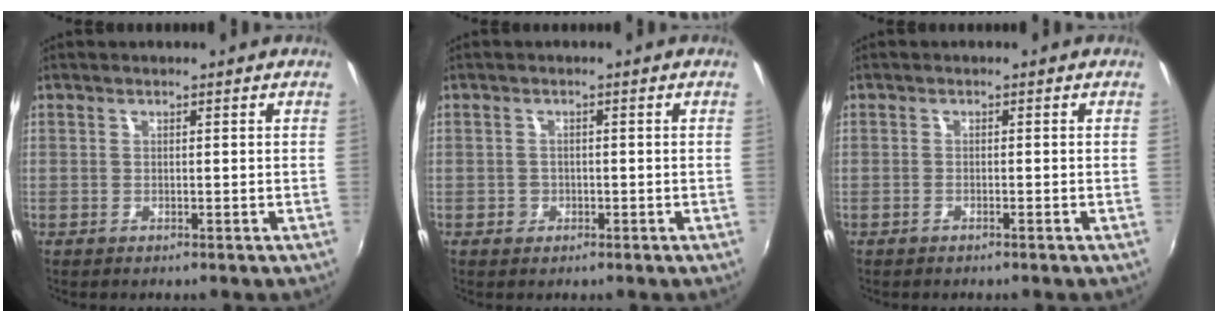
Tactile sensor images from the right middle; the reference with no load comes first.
{"total": 1.9, "force": [-0.7, 1.7, 0.3], "torque": [-0.006, 0.000, -0.011]}
{"total": 0.9, "force": [-0.7, 0.1, 0.4], "torque": [-0.015, 0.002, -0.018]}